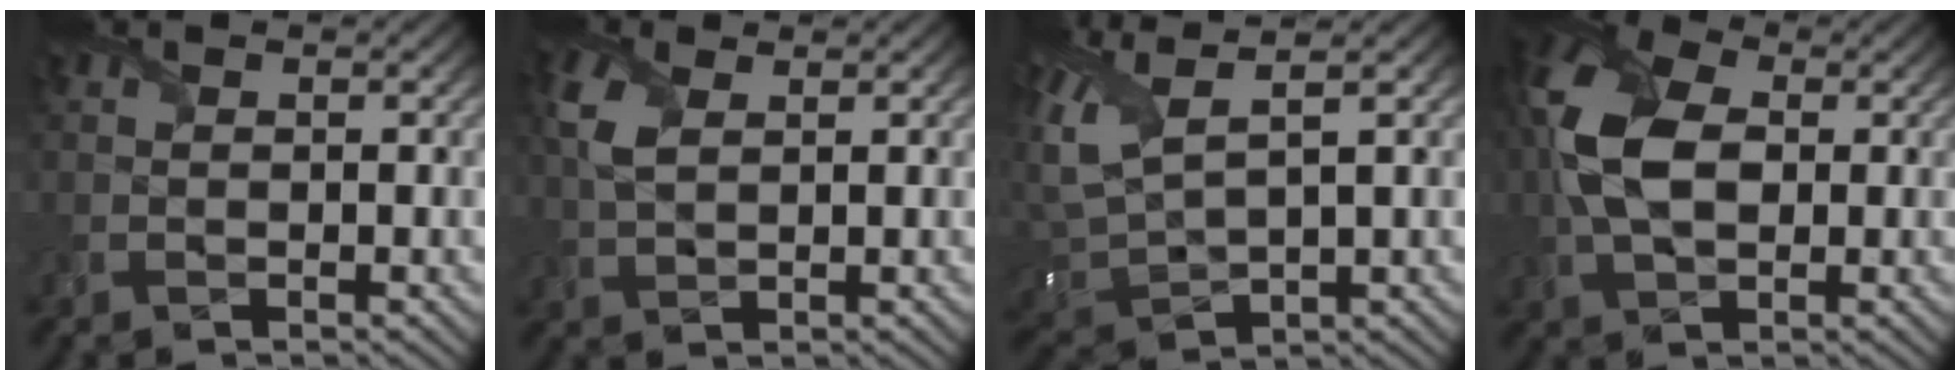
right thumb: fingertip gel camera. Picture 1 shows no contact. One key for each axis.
{"total": 4.3, "fx": 1.6, "fy": 2.4, "fz": 3.2, "tx": -0.096, "ty": 0.006, "tz": 0.029}
{"total": 8.7, "fx": 4.2, "fy": 2.8, "fz": 7.1, "tx": -0.194, "ty": 0.015, "tz": 0.085}
{"total": 10.8, "fx": 0.9, "fy": 6.6, "fz": 8.5, "tx": -0.216, "ty": 0.013, "tz": 0.006}